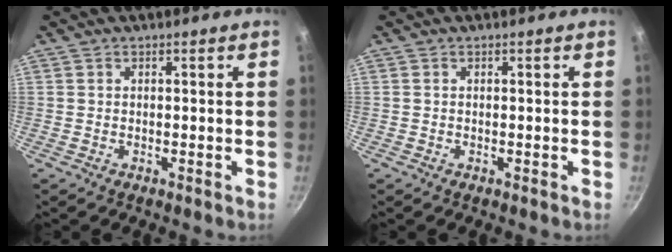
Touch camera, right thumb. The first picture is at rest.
{"total": 0.0}